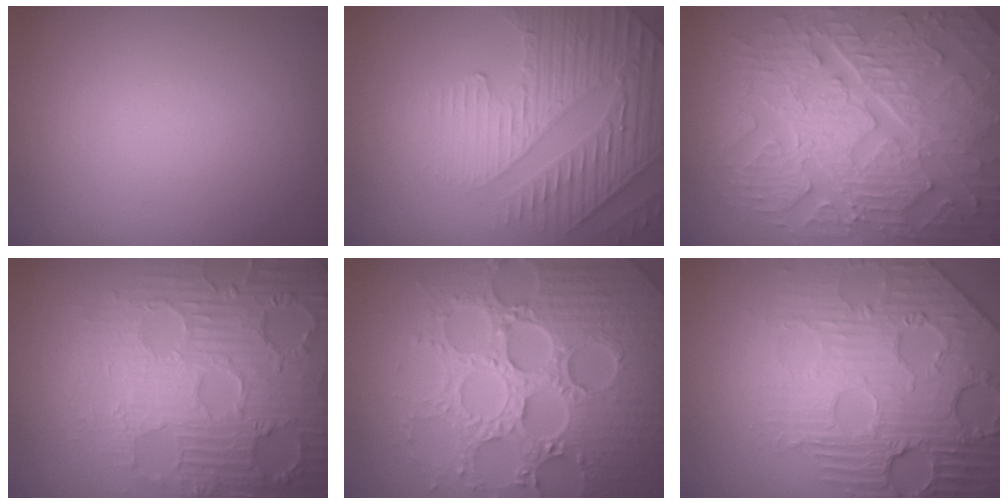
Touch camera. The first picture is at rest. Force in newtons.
{"total": 4.2, "press": 4.0, "slide": 1.4}
{"total": 10.5, "press": 7.0, "slide": 7.8}
{"total": 7.0, "press": 5.9, "slide": 3.7}
{"total": 8.1, "press": 7.9, "slide": 1.7}
{"total": 8.2, "press": 5.9, "slide": 5.7}